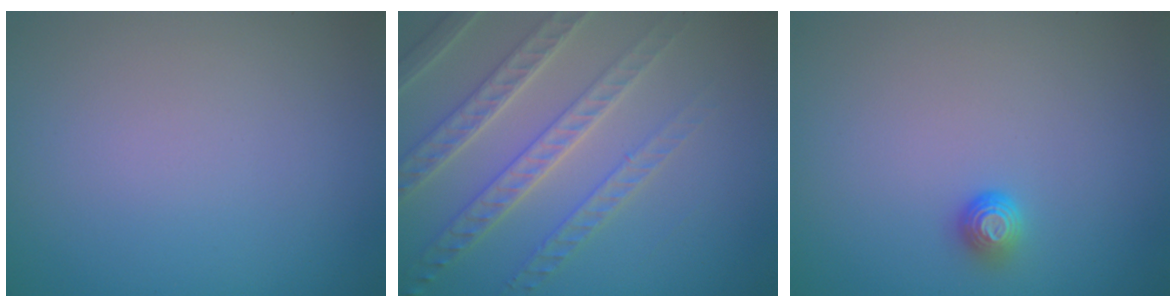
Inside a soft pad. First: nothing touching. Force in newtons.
{"total": 4.7, "press": 4.3, "slide": 1.8}
{"total": 1.2, "press": 1.0, "slide": 0.6}